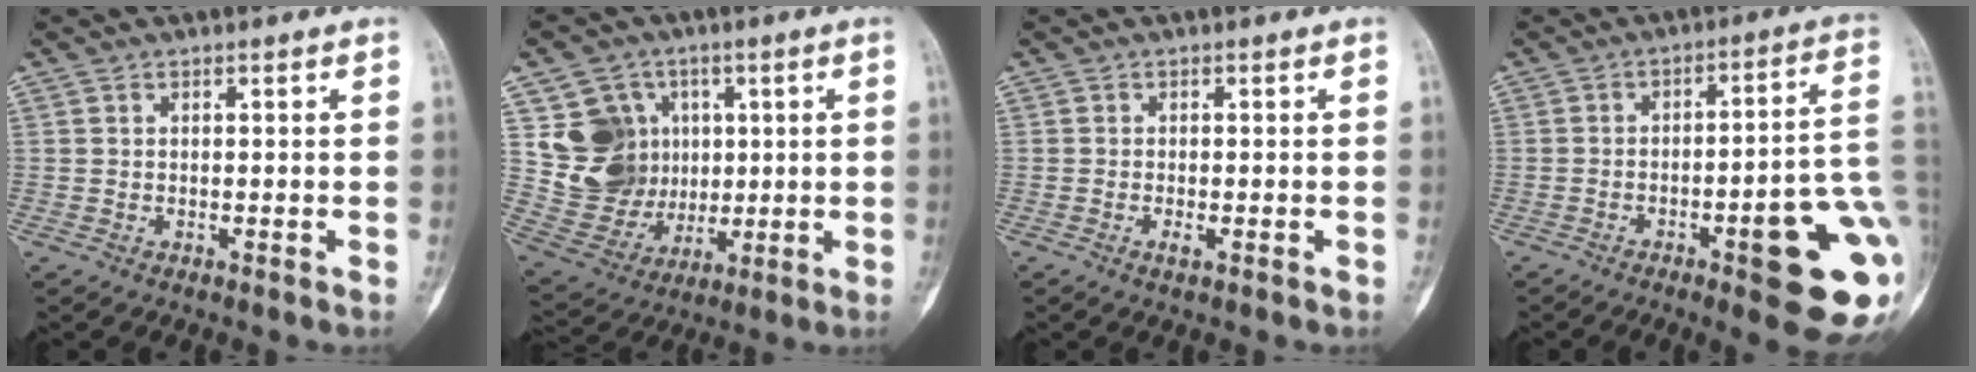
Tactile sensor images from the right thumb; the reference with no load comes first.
{"total": 14.4, "force": [3.7, 12.9, 5.0], "torque": [-0.049, -0.002, 0.087]}
{"total": 1.4, "force": [-0.6, 0.6, 1.2], "torque": [-0.021, -0.001, -0.010]}
{"total": 19.1, "force": [-5.7, 4.4, 17.7], "torque": [-0.177, 0.027, -0.064]}